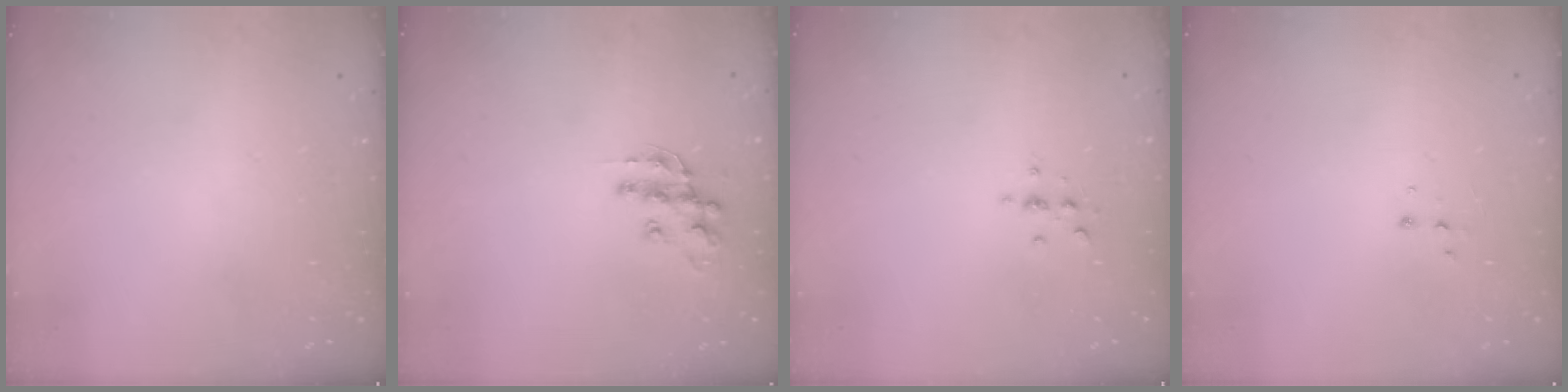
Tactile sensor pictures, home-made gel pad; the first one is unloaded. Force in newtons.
{"total": 10.6, "press": 10.6, "slide": 0.6}
{"total": 2.3, "press": 2.3, "slide": 0.2}
{"total": 3.9, "press": 3.9, "slide": 0.5}